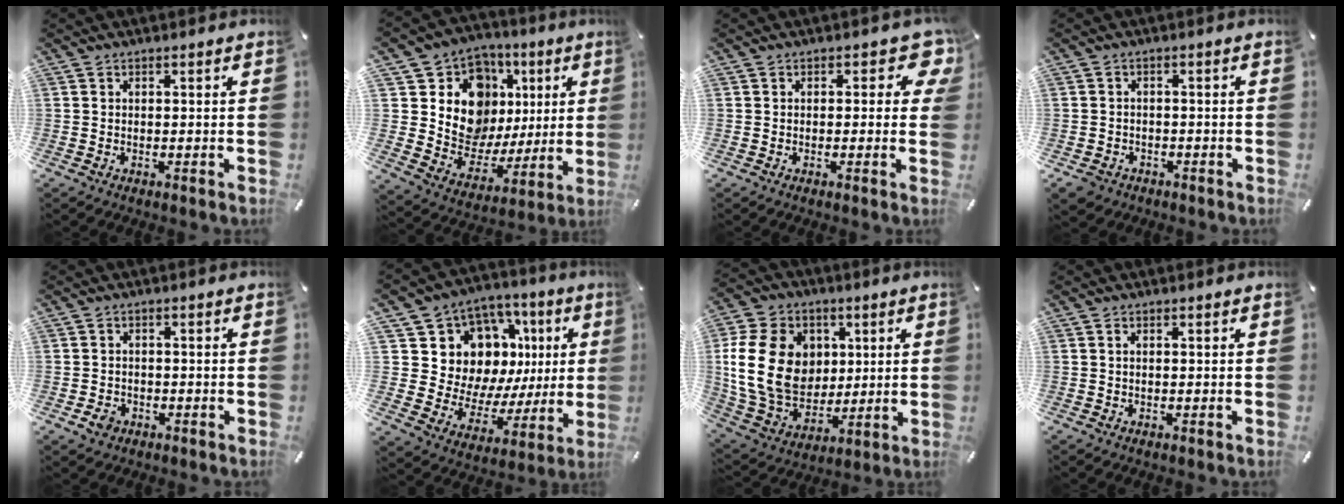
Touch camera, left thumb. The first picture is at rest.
{"total": 14.2, "force": [4.2, 12.7, 4.7], "torque": [-0.073, -0.041, 0.099]}
{"total": 5.3, "force": [1.8, 2.9, 4.0], "torque": [-0.034, -0.009, 0.023]}
{"total": 4.5, "force": [-2.7, 3.4, 1.0], "torque": [-0.033, 0.011, -0.055]}
{"total": 2.9, "force": [-1.3, 2.3, 1.1], "torque": [-0.019, 0.007, -0.025]}
{"total": 14.6, "force": [6.8, 11.7, 5.5], "torque": [-0.087, -0.069, 0.143]}
{"total": 19.9, "force": [2.6, 16.2, 11.3], "torque": [-0.241, -0.002, 0.052]}
{"total": 0.7, "force": [0.1, 0.3, 0.6], "torque": [-0.014, 0.001, 0.000]}